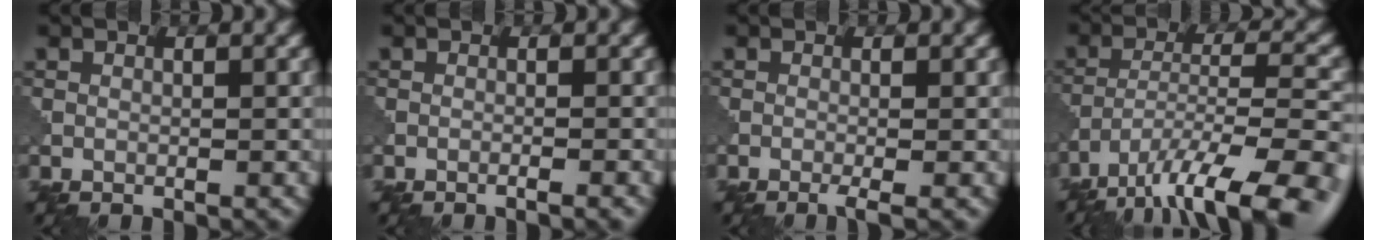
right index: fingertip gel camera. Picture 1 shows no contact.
{"total": 1.4, "force": [-0.7, 0.3, 1.2], "torque": [-0.011, 0.001, -0.021]}
{"total": 1.6, "force": [-0.7, 0.3, 1.4], "torque": [-0.022, -0.004, -0.017]}
{"total": 12.6, "force": [-9.0, 3.2, 8.2], "torque": [-0.145, -0.008, -0.144]}